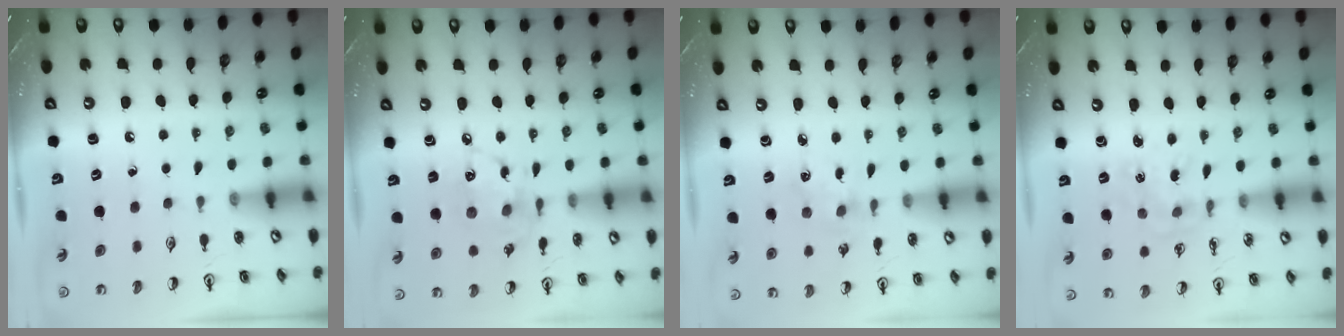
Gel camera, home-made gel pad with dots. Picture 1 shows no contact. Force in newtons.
{"total": 11.8, "press": 11.8, "slide": 0.7}
{"total": 2.6, "press": 2.5, "slide": 0.5}
{"total": 1.5, "press": 1.4, "slide": 0.4}